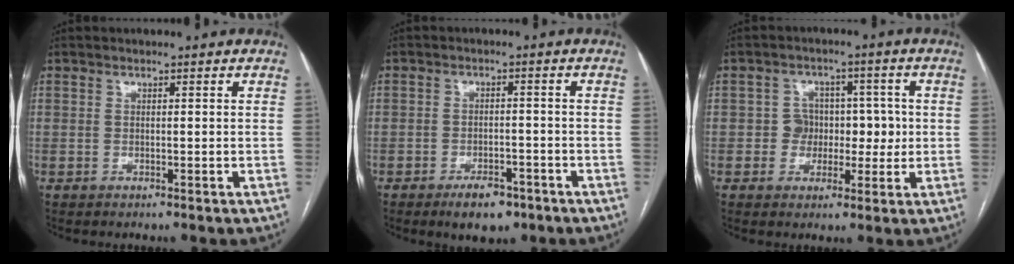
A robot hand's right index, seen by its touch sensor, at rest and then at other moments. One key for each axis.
{"total": 5.3, "fx": -3.6, "fy": 2.6, "fz": 3.0, "tx": -0.044, "ty": 0.003, "tz": -0.050}
{"total": 5.5, "fx": -0.3, "fy": 5.2, "fz": 1.8, "tx": -0.006, "ty": 0.025, "tz": -0.002}